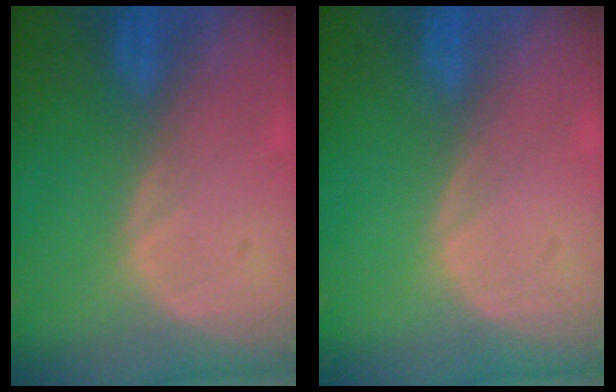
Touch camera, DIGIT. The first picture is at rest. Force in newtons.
{"total": 0.0}